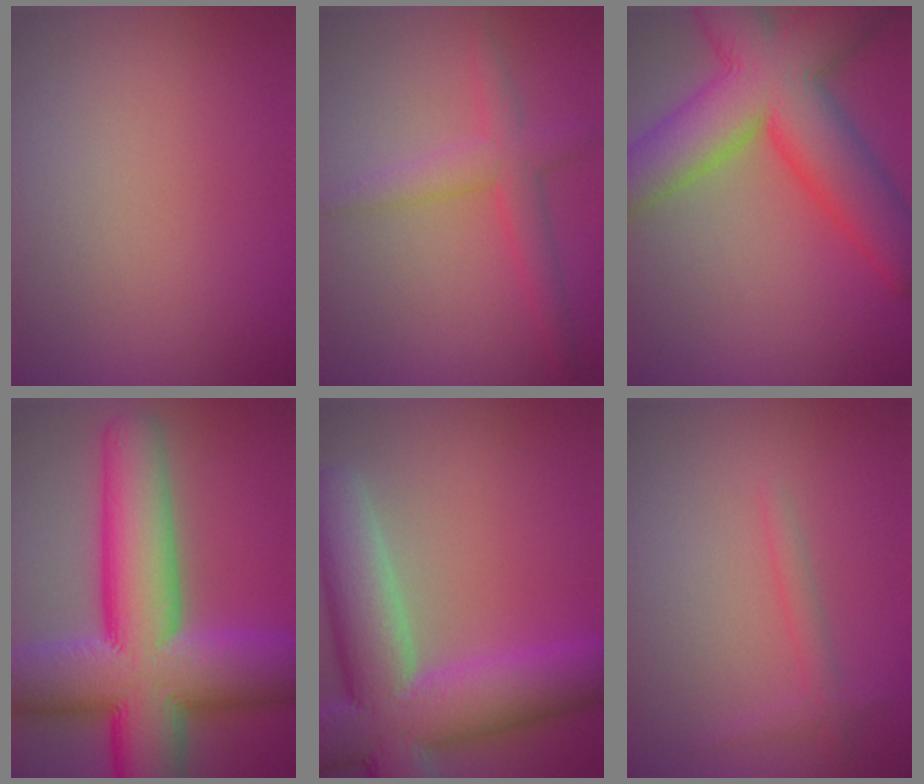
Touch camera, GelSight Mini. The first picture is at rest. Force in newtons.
{"total": 3.0, "press": 3.0, "slide": 0.2}
{"total": 12.3, "press": 12.3, "slide": 0.7}
{"total": 15.5, "press": 15.5, "slide": 0.4}
{"total": 12.2, "press": 12.1, "slide": 1.1}
{"total": 1.3, "press": 1.3, "slide": 0.1}